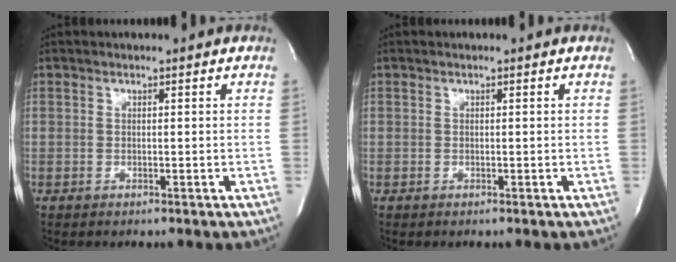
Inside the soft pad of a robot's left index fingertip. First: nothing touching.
{"total": 0.0}